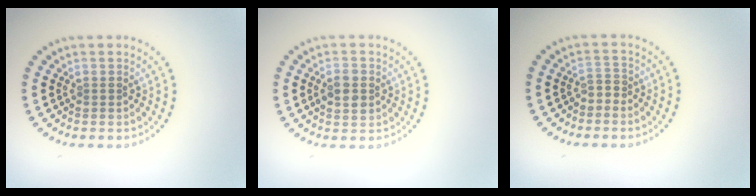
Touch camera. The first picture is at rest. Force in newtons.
{"total": 2.5, "press": 2.5, "slide": 0.1}
{"total": 1.1, "press": 0.8, "slide": 0.8}